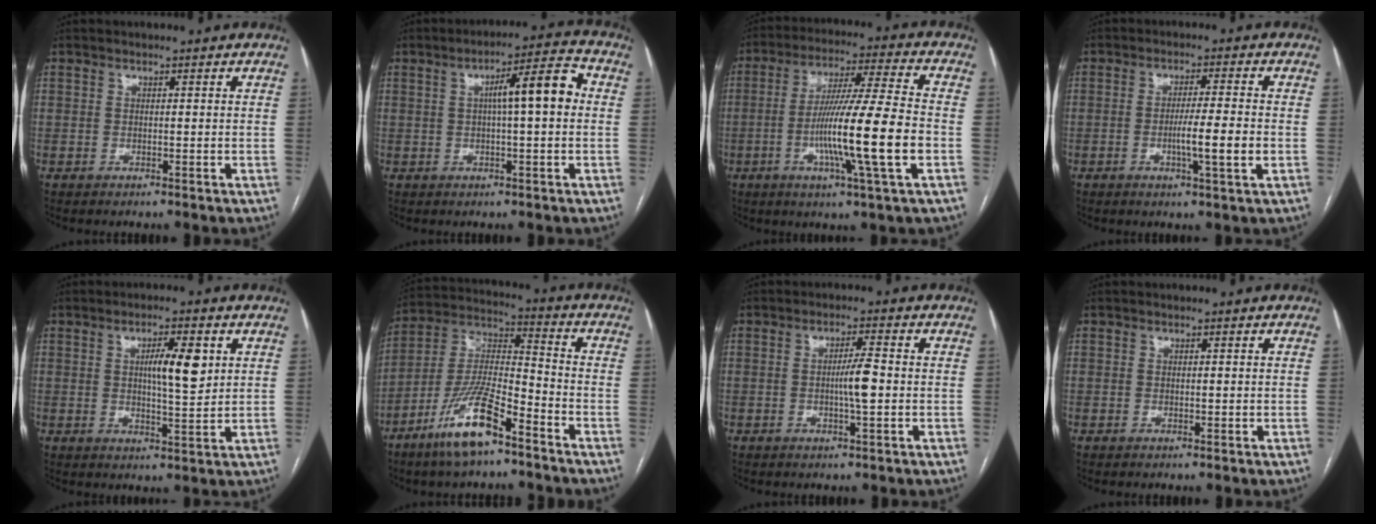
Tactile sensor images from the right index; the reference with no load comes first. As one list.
[{"total": 8.5, "force": [1.0, 1.0, 8.4], "torque": [-0.127, 0.025, 0.012]}, {"total": 15.7, "force": [-3.7, -0.8, 15.3], "torque": [-0.276, -0.009, -0.071]}, {"total": 6.4, "force": [-1.4, -0.2, 6.3], "torque": [-0.104, -0.009, -0.025]}, {"total": 6.8, "force": [1.9, 1.3, 6.4], "torque": [-0.106, 0.002, 0.032]}, {"total": 13.8, "force": [-8.7, 2.9, 10.3], "torque": [-0.214, -0.008, -0.163]}, {"total": 4.4, "force": [-0.4, 0.2, 4.4], "torque": [-0.076, -0.003, -0.008]}, {"total": 0.6, "force": [0.1, 0.3, 0.4], "torque": [-0.007, -0.002, 0.003]}]